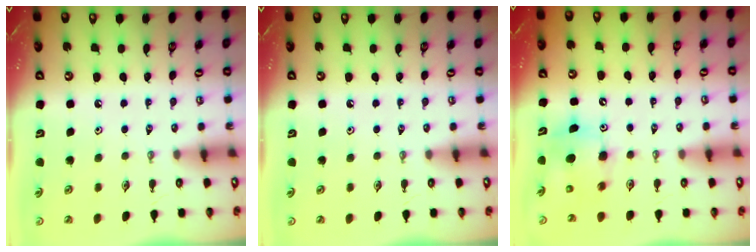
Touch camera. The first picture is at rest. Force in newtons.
{"total": 0.0}
{"total": 8.2, "press": 8.0, "slide": 1.7}